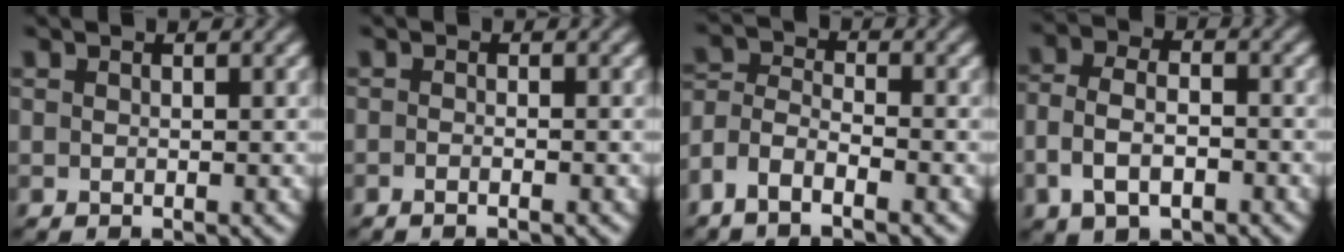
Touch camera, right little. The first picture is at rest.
{"total": 1.3, "force": [-1.2, -0.3, 0.5], "torque": [-0.006, -0.001, -0.022]}
{"total": 5.4, "force": [-2.4, 4.2, 2.4], "torque": [-0.061, -0.019, -0.048]}
{"total": 4.9, "force": [-1.7, 3.1, 3.3], "torque": [-0.069, -0.018, -0.020]}